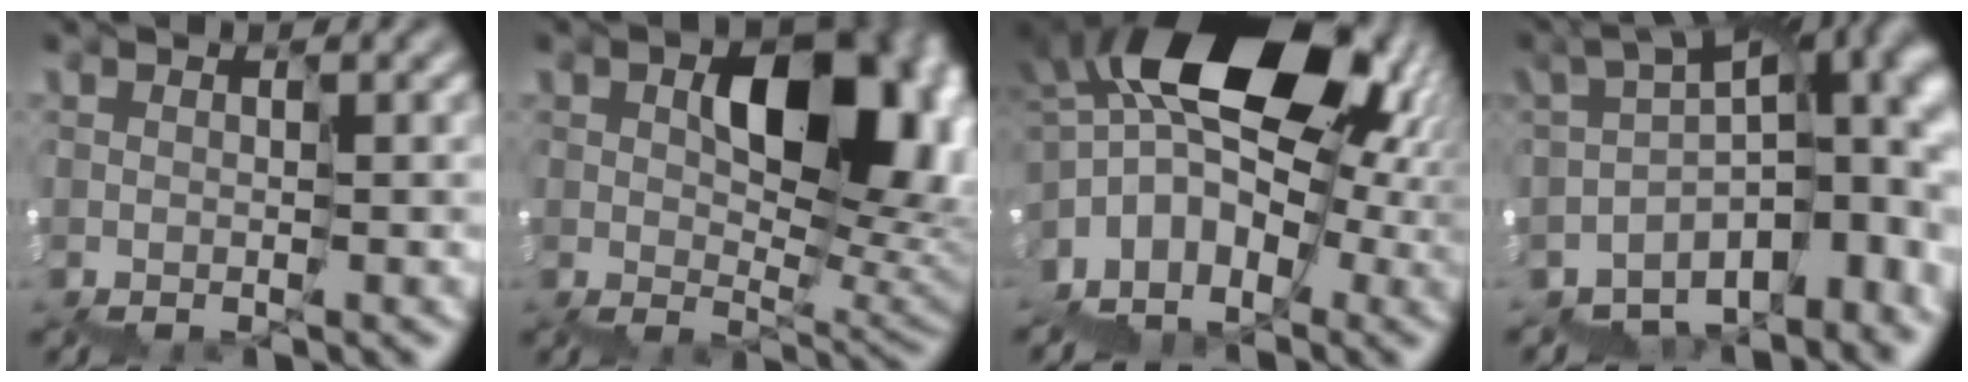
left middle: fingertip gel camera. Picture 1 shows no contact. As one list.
[{"total": 11.2, "force": [1.8, 7.4, 8.2], "torque": [-0.102, -0.017, 0.046]}, {"total": 11.5, "force": [-0.9, 7.5, 8.7], "torque": [-0.135, 0.026, -0.019]}, {"total": 12.6, "force": [-4.8, 6.5, 9.6], "torque": [-0.142, -0.025, -0.048]}]